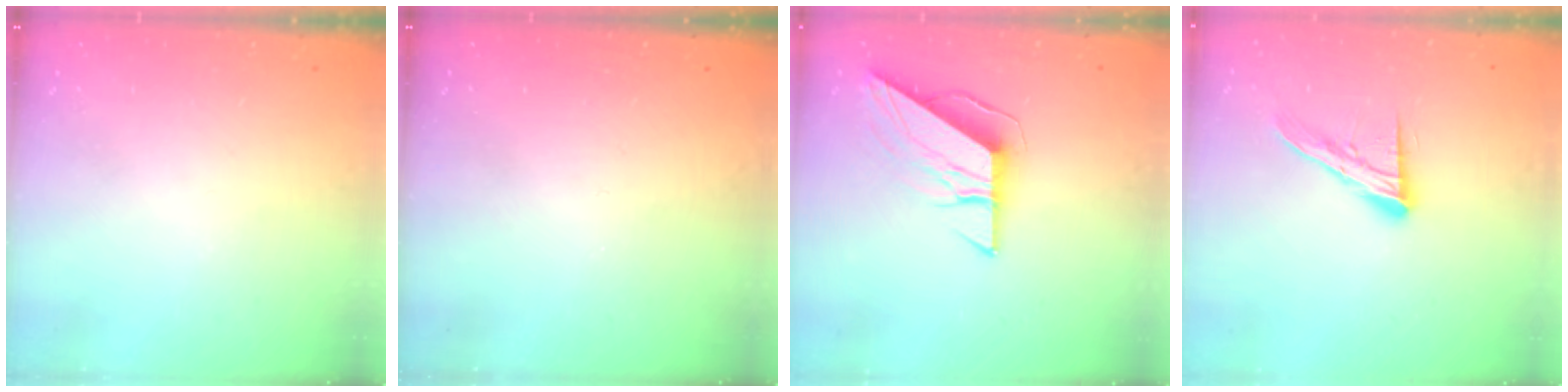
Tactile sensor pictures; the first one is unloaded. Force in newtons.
{"total": 0.0}
{"total": 11.1, "press": 11.0, "slide": 1.2}
{"total": 13.4, "press": 13.3, "slide": 1.1}